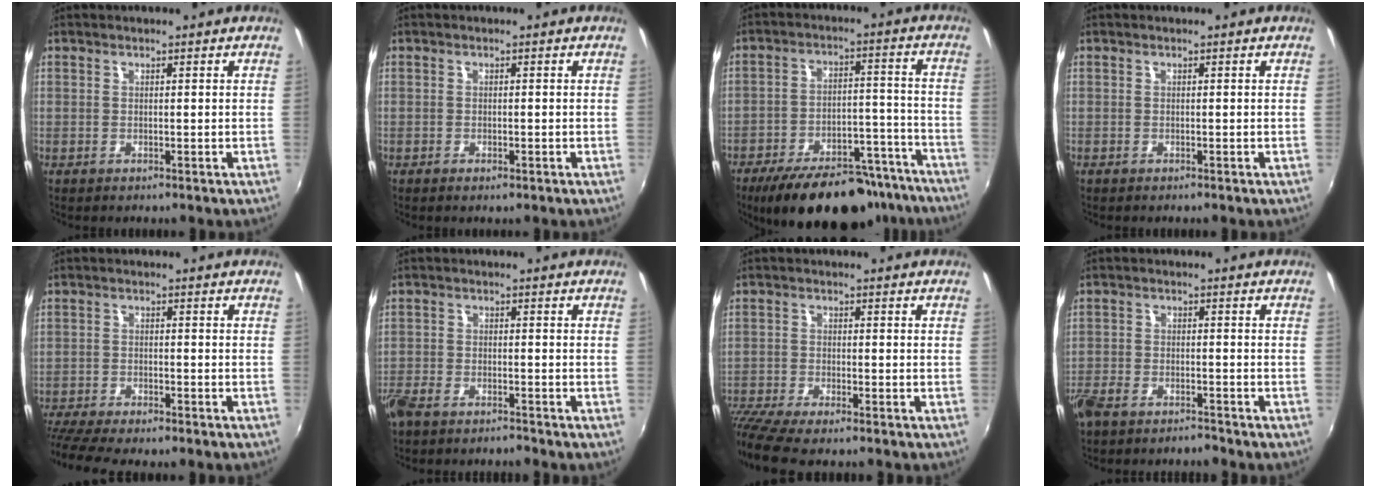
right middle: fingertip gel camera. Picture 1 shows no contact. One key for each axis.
{"total": 1.1, "fx": -0.8, "fy": 0.5, "fz": 0.6, "tx": -0.012, "ty": -0.005, "tz": -0.013}
{"total": 23.6, "fx": -19.0, "fy": 8.8, "fz": 10.8, "tx": -0.184, "ty": 0.008, "tz": -0.249}
{"total": 0.0}
{"total": 10.5, "fx": -9.1, "fy": 1.5, "fz": 5.0, "tx": -0.126, "ty": -0.037, "tz": -0.153}
{"total": 6.7, "fx": -5.7, "fy": 2.2, "fz": 2.7, "tx": -0.084, "ty": -0.022, "tz": -0.107}
{"total": 8.6, "fx": -7.4, "fy": 1.1, "fz": 4.3, "tx": -0.113, "ty": -0.039, "tz": -0.134}
{"total": 7.6, "fx": -6.5, "fy": 2.5, "fz": 2.9, "tx": -0.089, "ty": -0.020, "tz": -0.118}